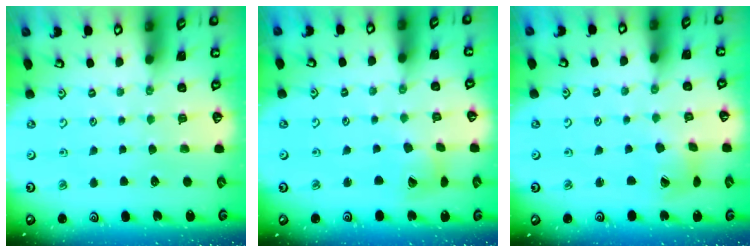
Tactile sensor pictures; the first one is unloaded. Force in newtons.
{"total": 8.1, "press": 8.0, "slide": 1.1}
{"total": 4.9, "press": 4.9, "slide": 0.4}